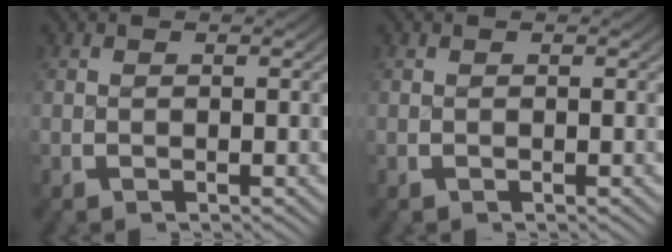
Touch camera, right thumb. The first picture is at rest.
{"total": 0.0}